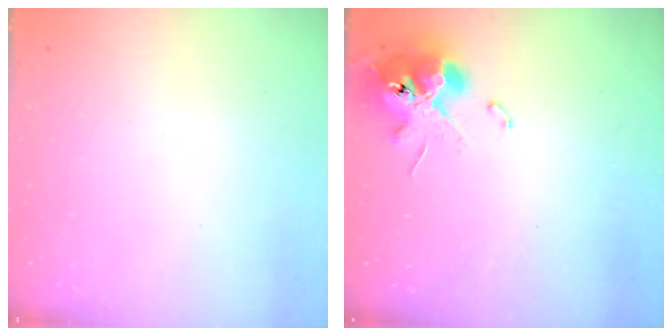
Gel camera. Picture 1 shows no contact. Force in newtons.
{"total": 13.1, "press": 13.0, "slide": 1.7}